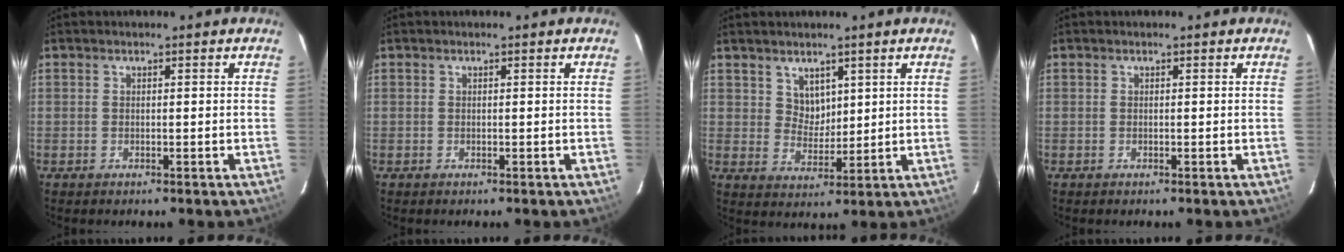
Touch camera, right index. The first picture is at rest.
{"total": 0.0}
{"total": 4.5, "force": [2.8, 3.3, 1.3], "torque": [-0.014, 0.003, 0.056]}
{"total": 0.0}